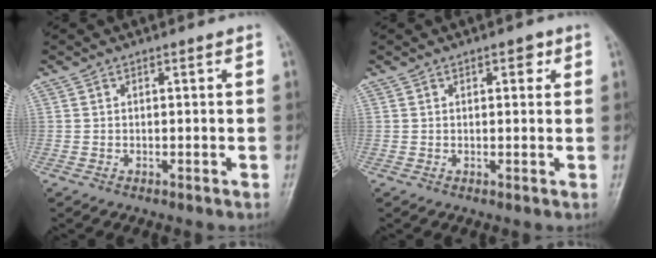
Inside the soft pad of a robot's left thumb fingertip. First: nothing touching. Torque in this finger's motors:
{"motor_torque": [-0.44, -0.16, -0.23, -0.03, 0.07]}